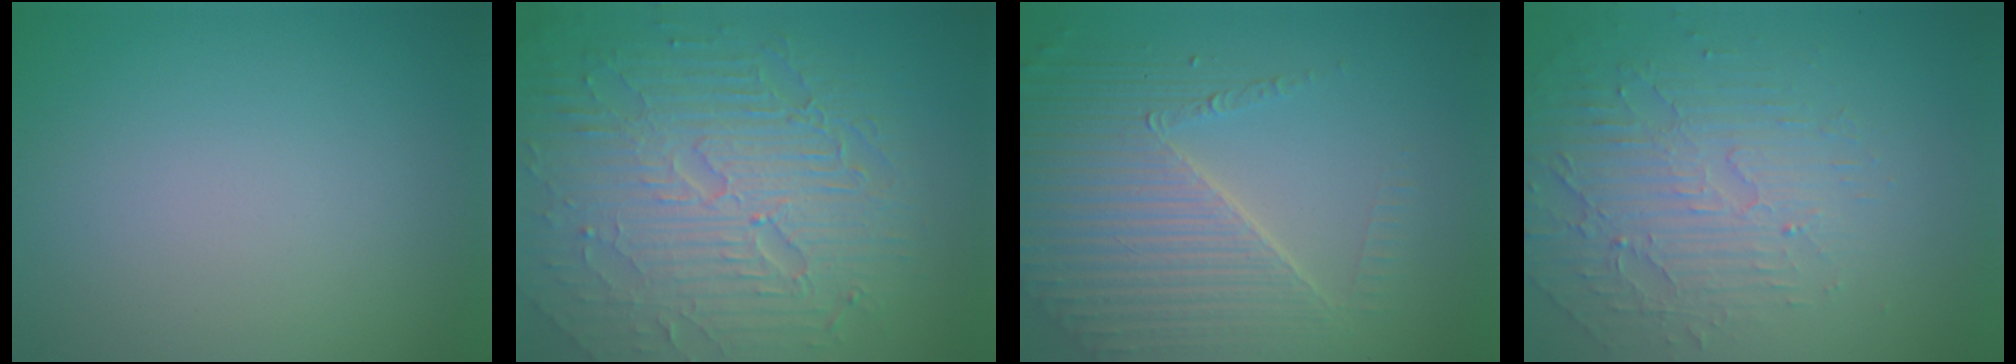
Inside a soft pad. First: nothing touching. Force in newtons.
{"total": 9.7, "press": 6.3, "slide": 7.4}
{"total": 6.7, "press": 5.0, "slide": 4.5}
{"total": 5.1, "press": 3.3, "slide": 3.9}